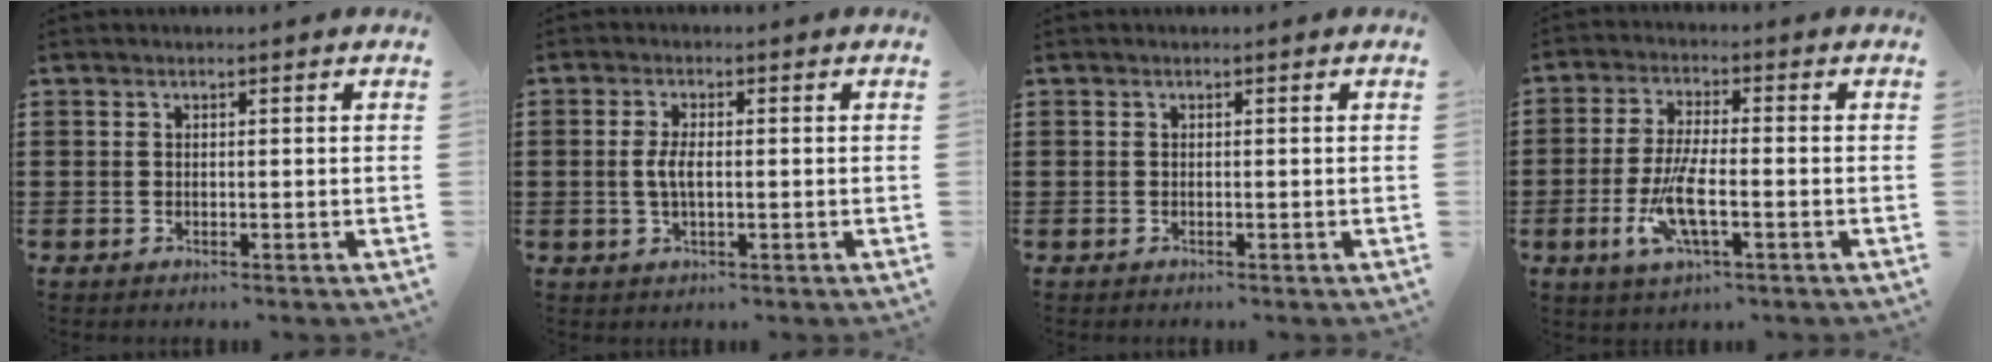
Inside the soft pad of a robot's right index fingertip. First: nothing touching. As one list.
[{"total": 3.1, "force": [-0.2, 1.1, 2.9], "torque": [-0.068, -0.004, -0.009]}, {"total": 0.0}, {"total": 7.5, "force": [-2.5, 1.8, 6.8], "torque": [-0.145, -0.014, -0.048]}]